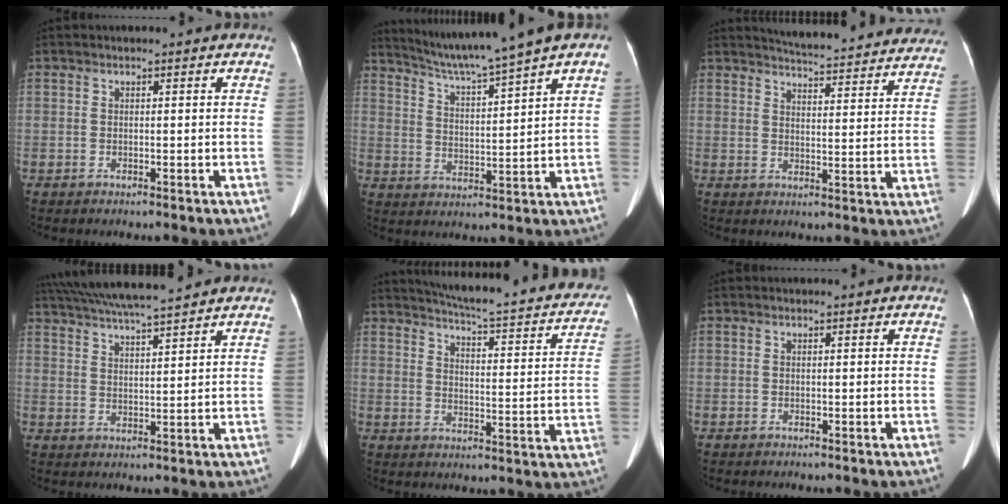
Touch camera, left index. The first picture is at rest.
{"total": 14.8, "force": [12.9, -1.1, 7.1], "torque": [-0.124, 0.007, 0.200]}
{"total": 23.9, "force": [22.5, 3.0, 7.4], "torque": [-0.102, -0.048, 0.264]}
{"total": 13.7, "force": [12.2, 0.4, 6.2], "torque": [-0.122, 0.031, 0.194]}
{"total": 26.0, "force": [22.3, 3.8, 12.8], "torque": [-0.176, -0.043, 0.260]}
{"total": 0.0}